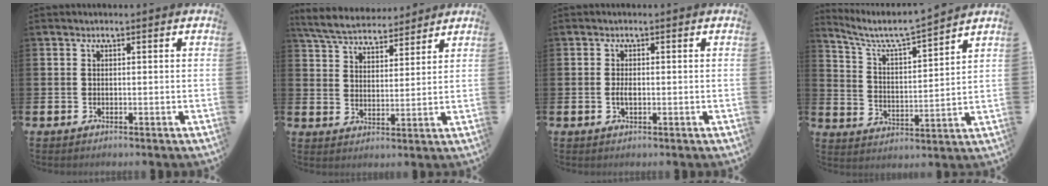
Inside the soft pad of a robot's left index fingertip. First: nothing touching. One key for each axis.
{"total": 6.2, "fx": 5.9, "fy": 1.3, "fz": 1.1, "tx": -0.048, "ty": -0.029, "tz": 0.107}
{"total": 1.6, "fx": -0.2, "fy": 0.7, "fz": 1.4, "tx": -0.027, "ty": 0.002, "tz": -0.005}
{"total": 6.6, "fx": 6.1, "fy": 0.5, "fz": 2.4, "tx": -0.080, "ty": -0.046, "tz": 0.101}